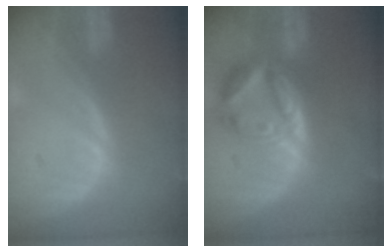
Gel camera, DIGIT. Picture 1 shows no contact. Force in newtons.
{"total": 8.0, "press": 7.0, "slide": 3.9}